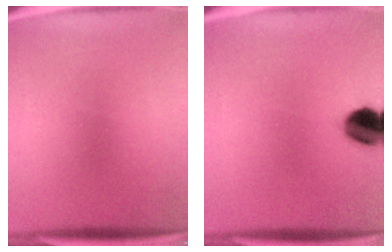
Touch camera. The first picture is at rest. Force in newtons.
{"total": 9.0}